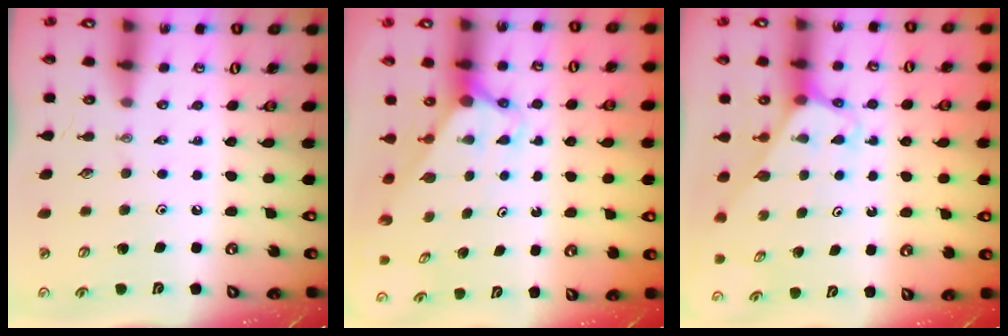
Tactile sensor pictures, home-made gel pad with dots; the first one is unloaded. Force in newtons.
{"total": 2.7, "press": 2.7, "slide": 0.0}
{"total": 3.2, "press": 3.2, "slide": 0.2}